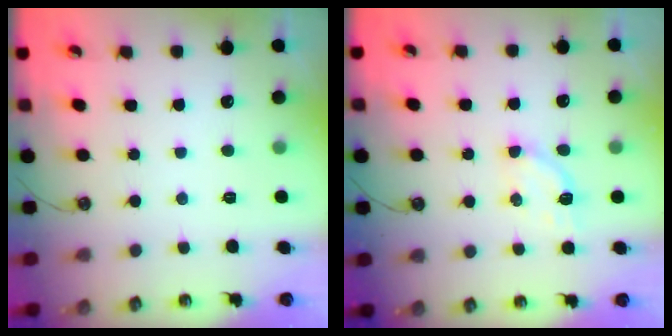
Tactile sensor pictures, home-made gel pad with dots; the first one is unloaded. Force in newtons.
{"total": 4.2, "press": 4.1, "slide": 0.9}